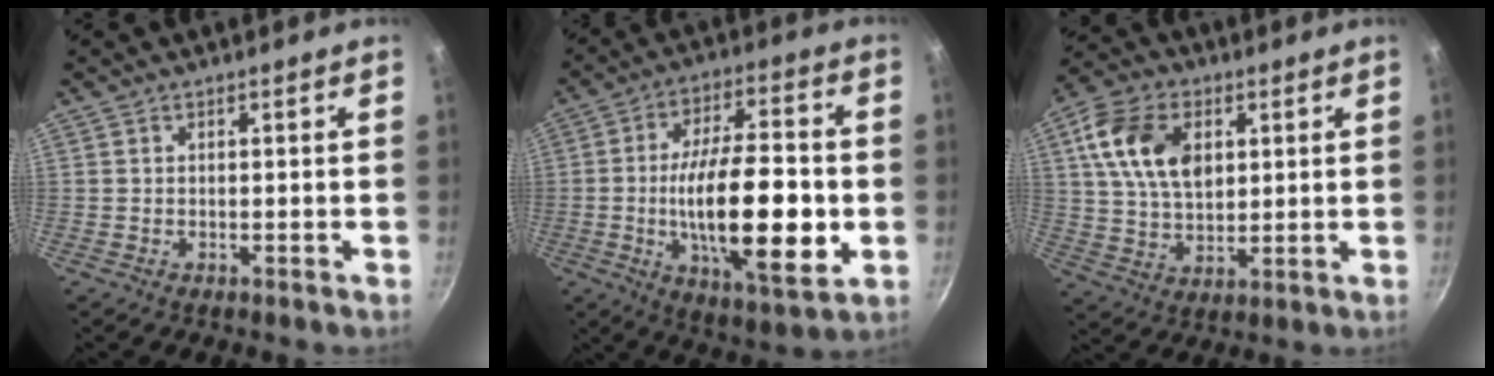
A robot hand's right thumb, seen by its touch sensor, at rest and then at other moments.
{"total": 22.3, "force": [-3.3, 8.1, 20.5], "torque": [-0.325, 0.007, -0.052]}
{"total": 14.0, "force": [3.9, 9.2, 9.8], "torque": [-0.166, -0.004, 0.071]}